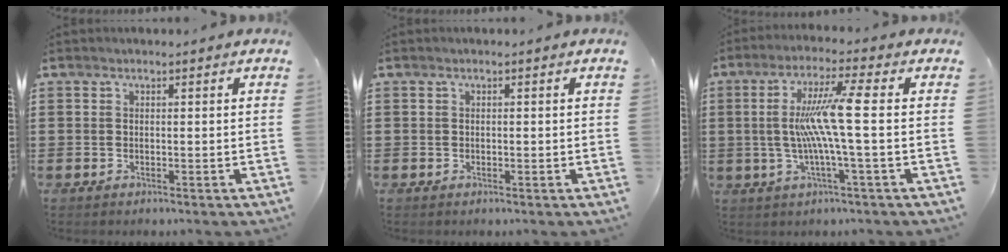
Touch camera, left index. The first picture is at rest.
{"total": 0.0}
{"total": 9.6, "force": [0.1, -0.4, 9.6], "torque": [-0.199, -0.009, -0.013]}